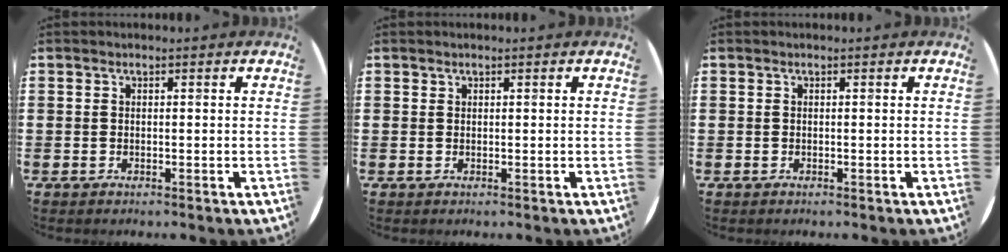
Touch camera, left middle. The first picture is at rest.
{"total": 0.0}
{"total": 0.0}